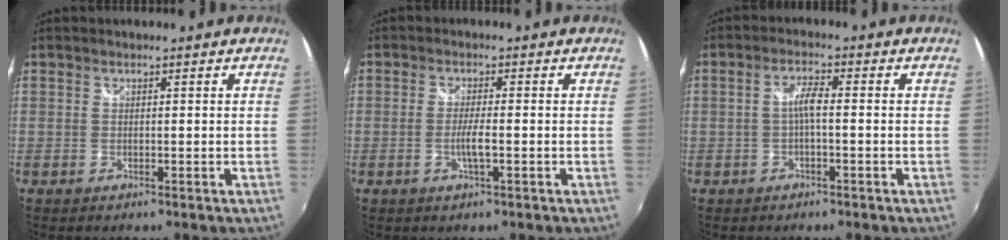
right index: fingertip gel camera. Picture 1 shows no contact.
{"total": 3.1, "force": [-1.0, 0.1, 2.9], "torque": [-0.056, -0.005, -0.019]}
{"total": 2.9, "force": [-0.7, 0.4, 2.8], "torque": [-0.056, 0.008, -0.012]}